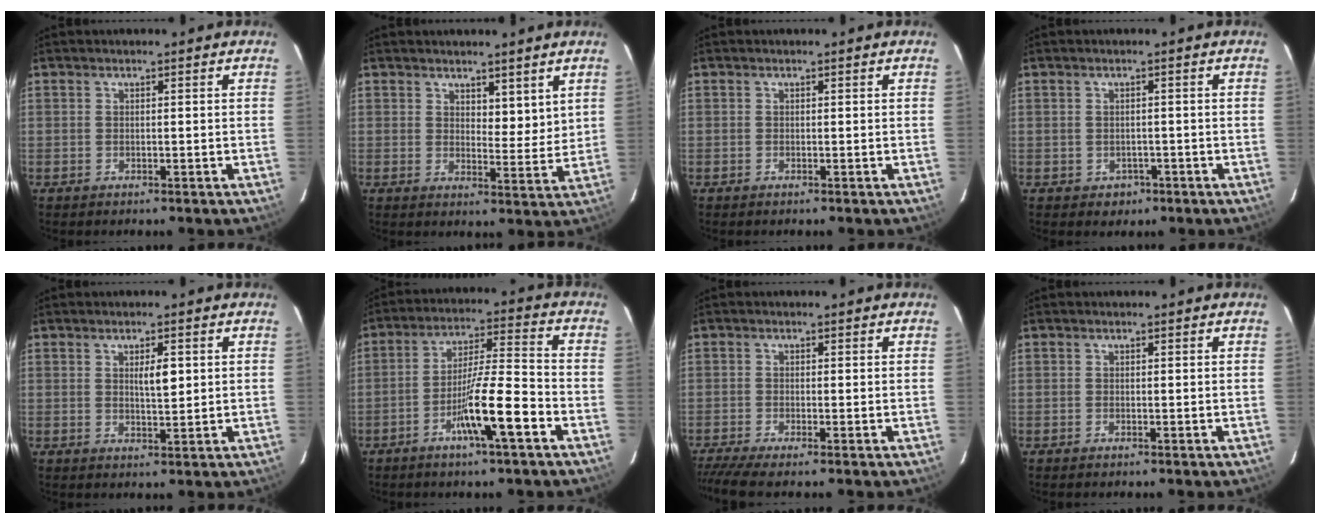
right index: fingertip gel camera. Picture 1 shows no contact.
{"total": 4.6, "force": [3.2, 2.1, 2.5], "torque": [-0.028, -0.012, 0.053]}
{"total": 0.0}
{"total": 2.2, "force": [-1.0, 1.9, 0.6], "torque": [-0.005, 0.005, -0.008]}
{"total": 3.2, "force": [0.9, 0.8, 2.9], "torque": [-0.048, -0.002, 0.015]}
{"total": 10.8, "force": [-5.0, 0.2, 9.6], "torque": [-0.170, 0.004, -0.090]}
{"total": 5.0, "force": [-3.8, 0.1, 3.3], "torque": [-0.061, -0.007, -0.068]}
{"total": 0.0}